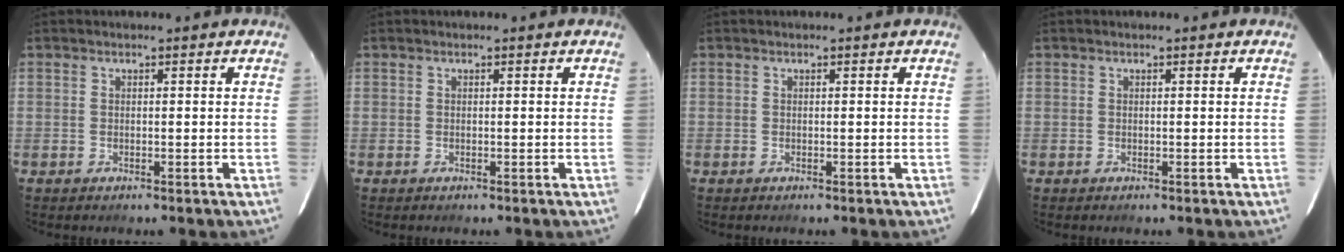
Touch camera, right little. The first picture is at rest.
{"total": 0.0}
{"total": 0.0}
{"total": 0.0}